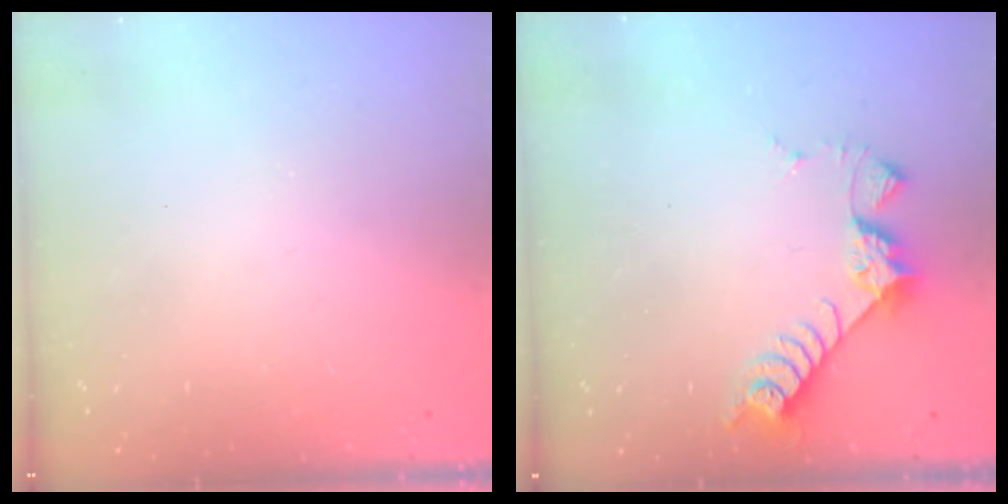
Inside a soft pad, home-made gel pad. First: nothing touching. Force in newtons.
{"total": 7.0, "press": 7.0, "slide": 0.5}